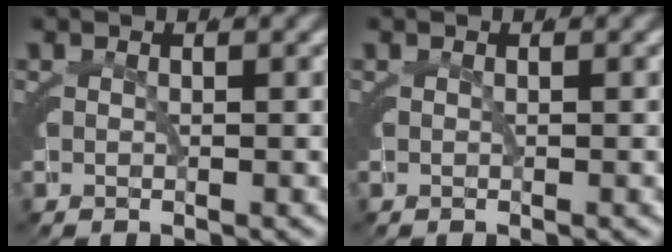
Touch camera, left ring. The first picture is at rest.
{"total": 0.0}